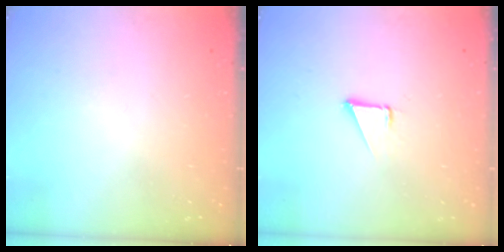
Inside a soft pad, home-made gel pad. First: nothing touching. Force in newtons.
{"total": 1.7, "press": 1.7, "slide": 0.1}